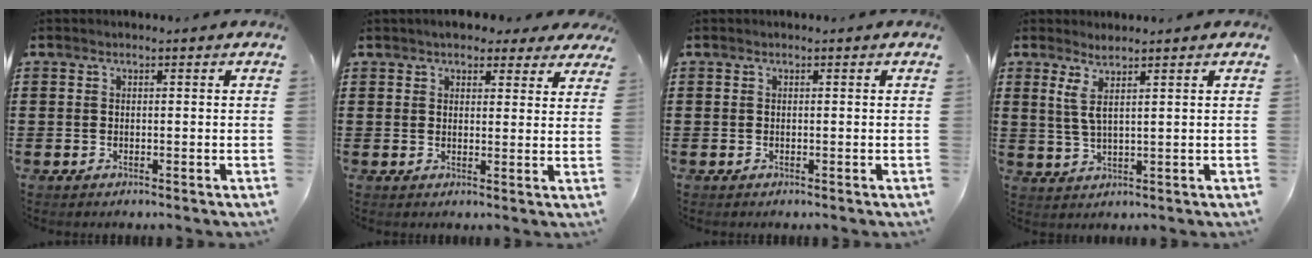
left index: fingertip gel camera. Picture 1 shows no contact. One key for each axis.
{"total": 3.9, "fx": 3.4, "fy": 1.4, "fz": 1.3, "tx": -0.030, "ty": -0.004, "tz": 0.063}
{"total": 0.0}
{"total": 3.3, "fx": 2.0, "fy": 0.2, "fz": 2.6, "tx": -0.065, "ty": -0.004, "tz": 0.033}